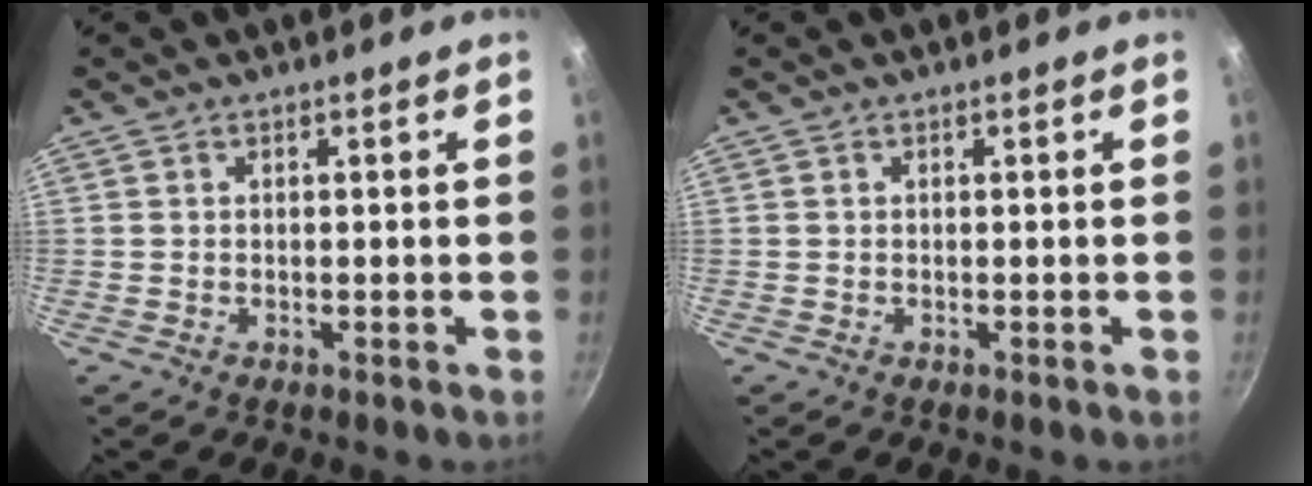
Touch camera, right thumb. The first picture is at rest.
{"total": 0.0}